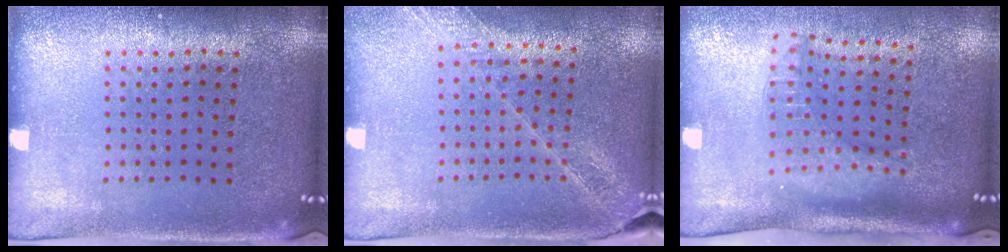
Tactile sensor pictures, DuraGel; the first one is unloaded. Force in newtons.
{"total": 1.6, "press": 1.6, "slide": 0.0}
{"total": 2.1, "press": 1.6, "slide": 1.5}